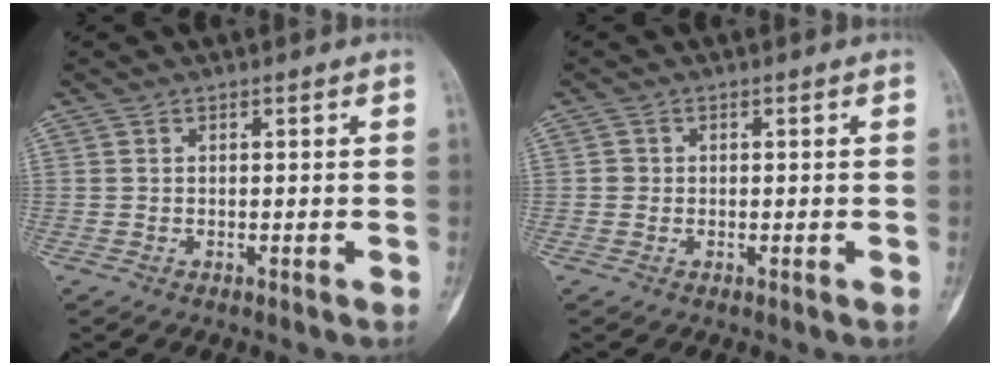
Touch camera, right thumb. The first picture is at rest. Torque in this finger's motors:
{"motor_torque": [0.07, 0.00, 0.12, -0.03, 0.01]}